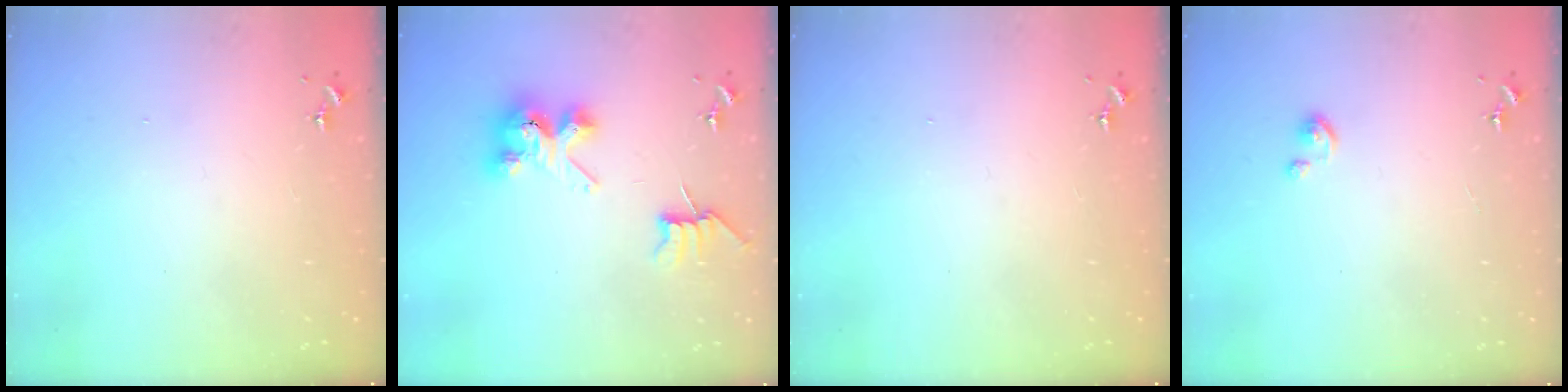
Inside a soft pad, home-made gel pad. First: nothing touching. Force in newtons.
{"total": 8.1, "press": 8.1, "slide": 0.9}
{"total": 0.0}
{"total": 2.4, "press": 2.4, "slide": 0.3}